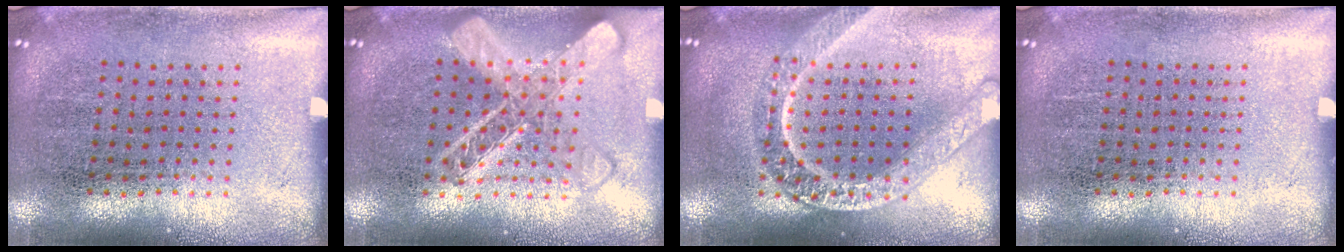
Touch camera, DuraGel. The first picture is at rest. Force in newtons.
{"total": 3.1, "press": 3.1, "slide": 0.4}
{"total": 2.6, "press": 2.6, "slide": 0.3}
{"total": 0.0}